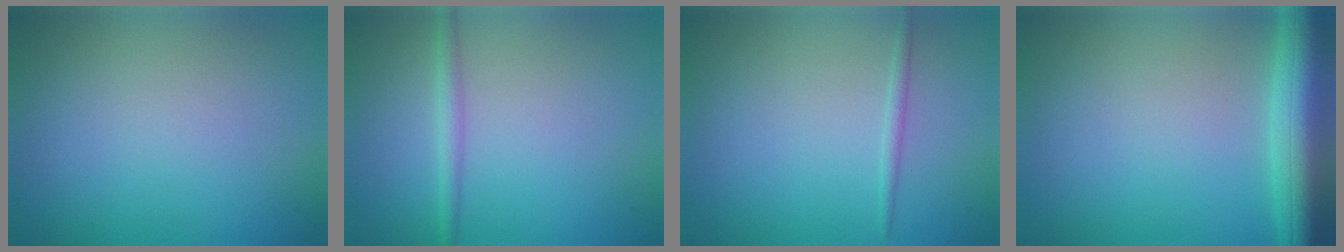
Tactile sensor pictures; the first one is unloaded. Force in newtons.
{"total": 1.7, "press": 1.7, "slide": 0.1}
{"total": 0.7, "press": 0.7, "slide": 0.0}
{"total": 7.5, "press": 7.4, "slide": 0.4}